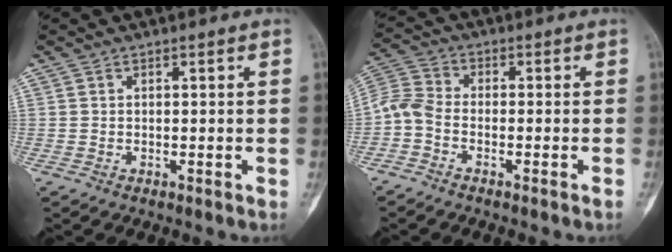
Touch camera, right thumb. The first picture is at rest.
{"total": 5.1, "force": [-2.5, 2.4, 3.7], "torque": [-0.089, 0.018, -0.069]}